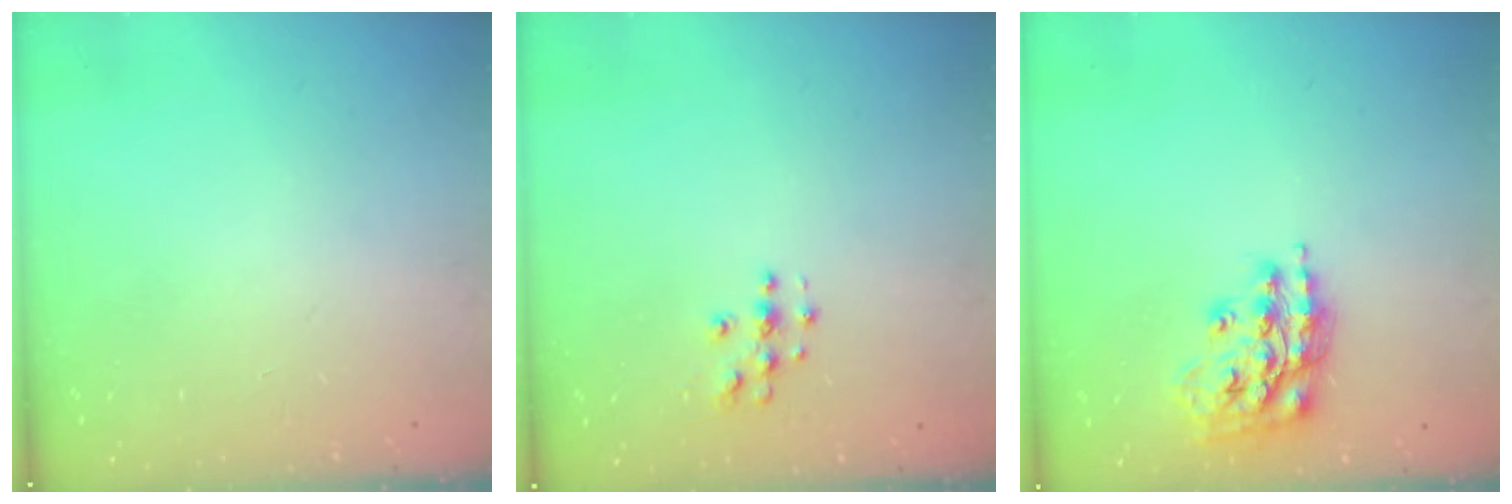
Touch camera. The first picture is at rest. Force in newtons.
{"total": 3.8, "press": 3.8, "slide": 0.2}
{"total": 15.2, "press": 15.1, "slide": 0.8}